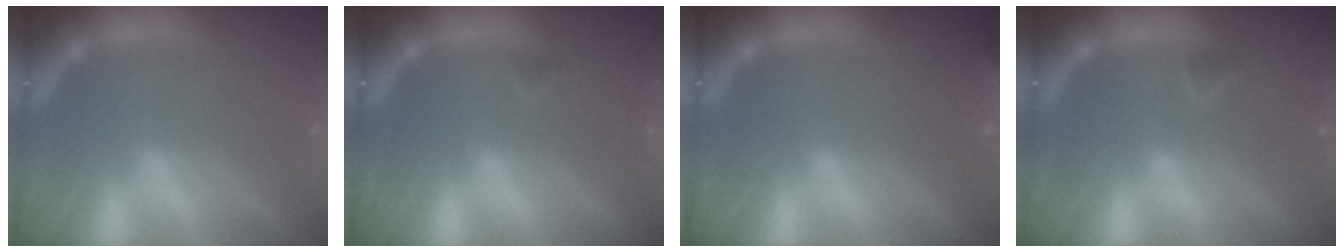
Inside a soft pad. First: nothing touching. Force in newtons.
{"total": 0.9}
{"total": 3.9}
{"total": 1.4}